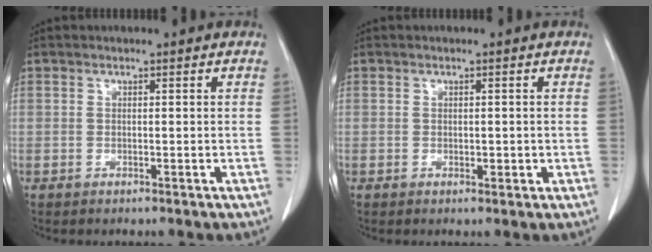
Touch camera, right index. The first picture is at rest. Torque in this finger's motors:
{"motor_torque": [-0.07, 0.28, 0.04, 0.03]}